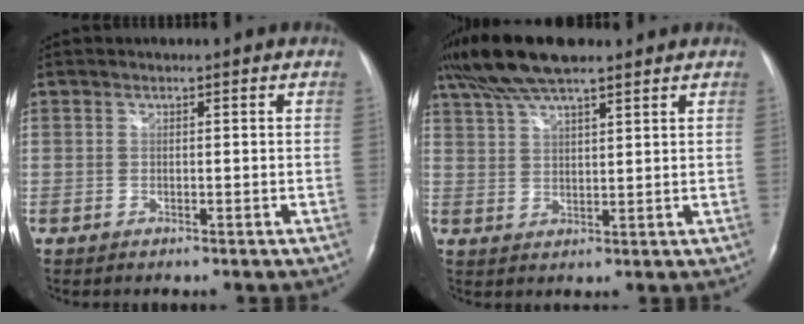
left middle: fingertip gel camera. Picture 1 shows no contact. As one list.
[{"total": 10.6, "force": [8.2, 2.1, 6.4], "torque": [-0.124, 0.027, 0.146]}]